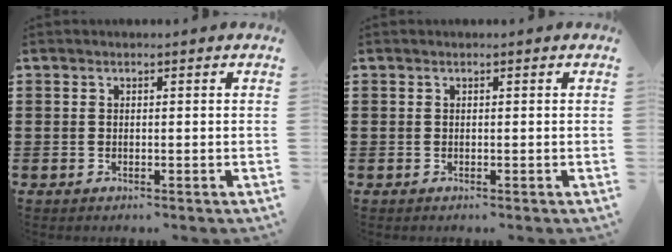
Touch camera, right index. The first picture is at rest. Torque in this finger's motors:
{"motor_torque": [0.00, 0.00, 0.02, 0.00]}